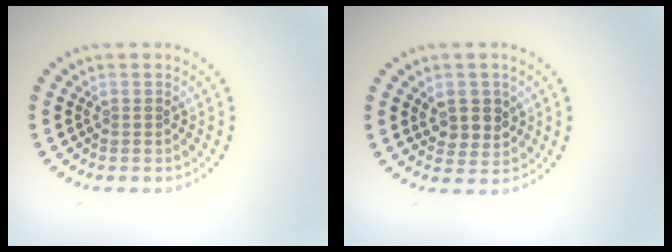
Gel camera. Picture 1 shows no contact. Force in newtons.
{"total": 2.8, "press": 2.7, "slide": 0.9}